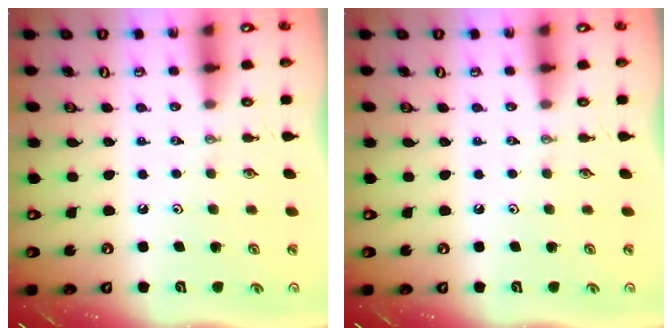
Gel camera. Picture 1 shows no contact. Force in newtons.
{"total": 0.0}